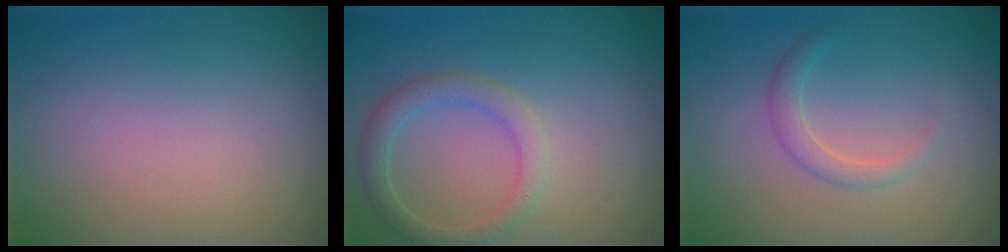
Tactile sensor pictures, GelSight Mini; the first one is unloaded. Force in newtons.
{"total": 2.5, "press": 2.5, "slide": 0.1}
{"total": 1.6, "press": 1.6, "slide": 0.1}